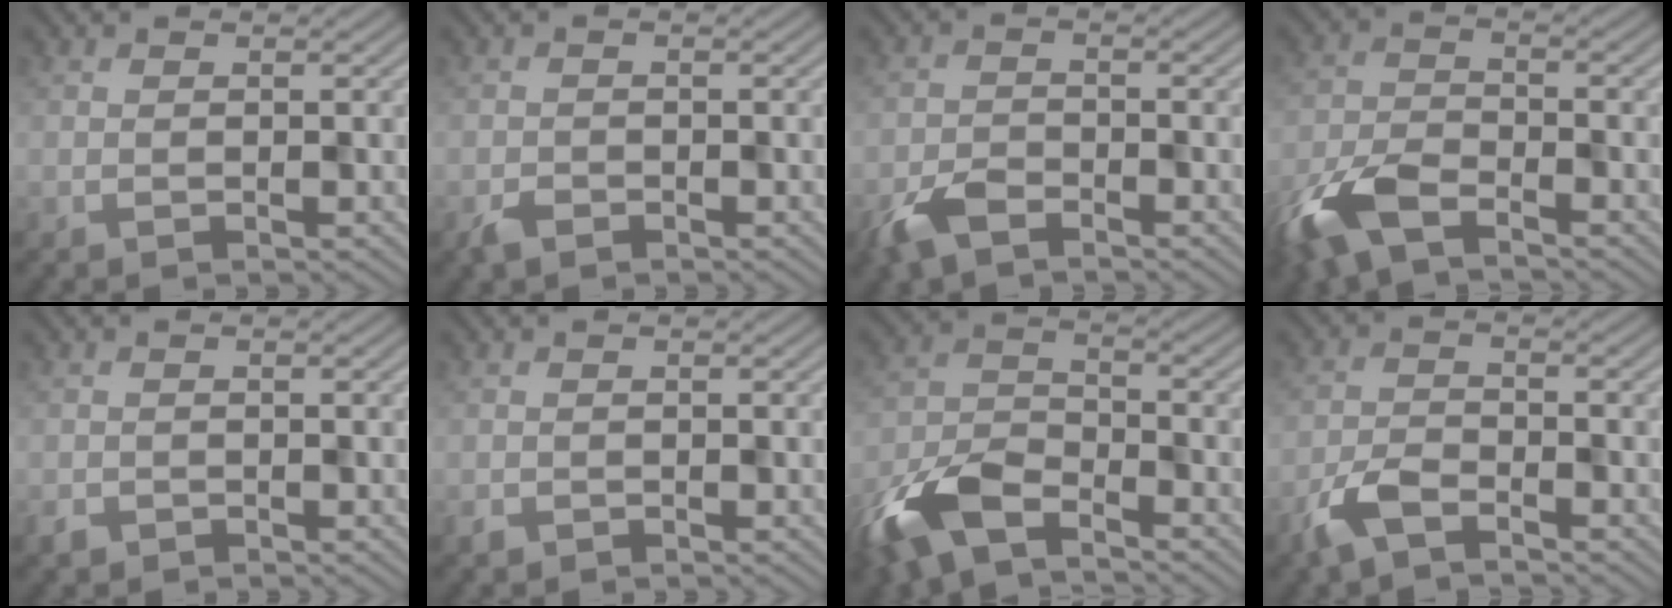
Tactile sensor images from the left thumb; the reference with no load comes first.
{"total": 1.6, "force": [-1.1, 0.9, 0.7], "torque": [-0.015, -0.002, -0.025]}
{"total": 4.2, "force": [-3.0, 1.9, 2.3], "torque": [-0.046, -0.004, -0.067]}
{"total": 8.3, "force": [-5.5, 3.2, 5.3], "torque": [-0.124, -0.012, -0.124]}
{"total": 1.1, "force": [-0.8, 0.7, 0.3], "torque": [-0.006, -0.002, -0.018]}
{"total": 0.7, "force": [-0.5, 0.4, 0.2], "torque": [-0.003, -0.002, -0.010]}
{"total": 10.2, "force": [-7.0, 4.1, 6.2], "torque": [-0.138, -0.014, -0.156]}
{"total": 4.5, "force": [-3.1, 1.6, 2.8], "torque": [-0.065, -0.004, -0.075]}